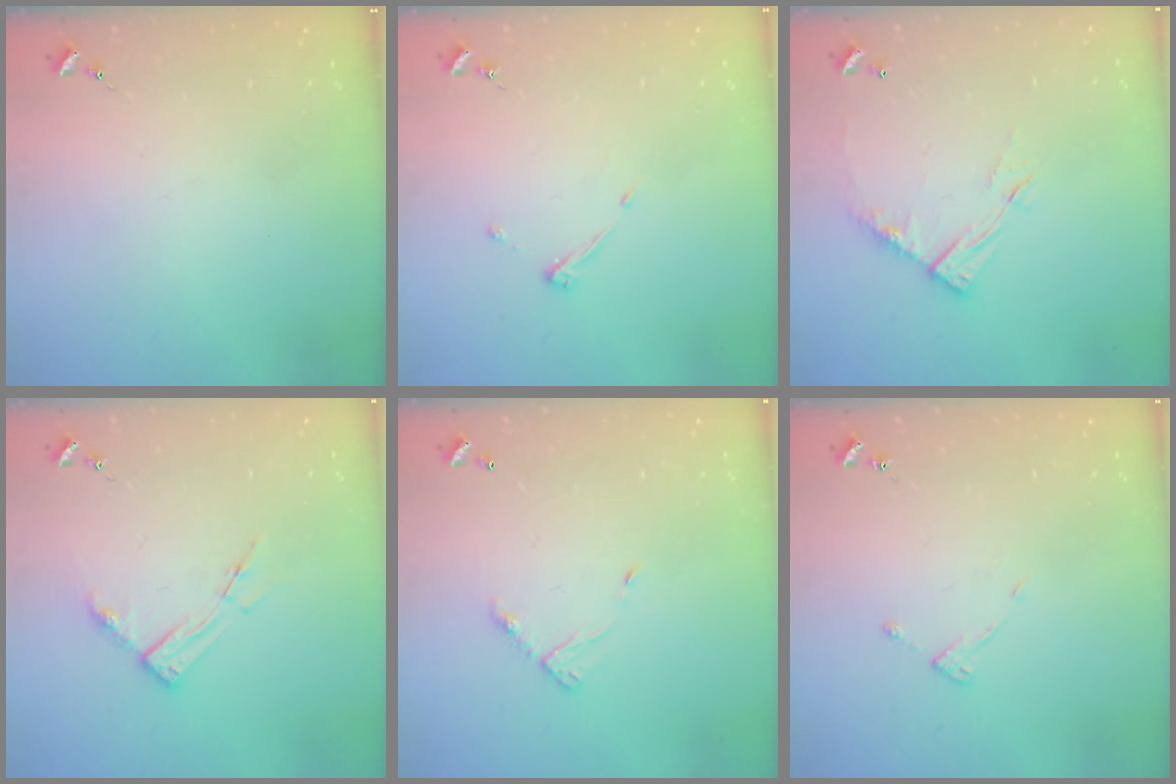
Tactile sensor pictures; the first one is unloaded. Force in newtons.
{"total": 3.9, "press": 3.9, "slide": 0.6}
{"total": 11.5, "press": 11.5, "slide": 0.8}
{"total": 8.6, "press": 8.5, "slide": 0.9}
{"total": 7.3, "press": 7.3, "slide": 0.6}
{"total": 3.6, "press": 3.6, "slide": 0.5}